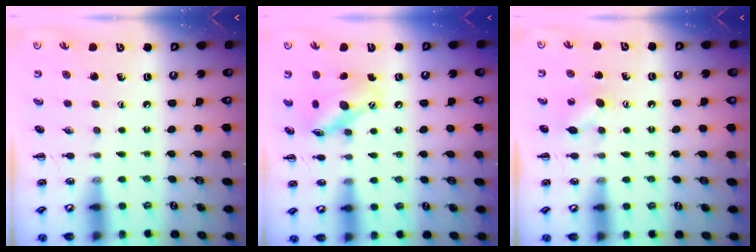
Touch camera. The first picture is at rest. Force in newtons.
{"total": 13.3, "press": 13.2, "slide": 1.7}
{"total": 6.3, "press": 6.2, "slide": 1.4}